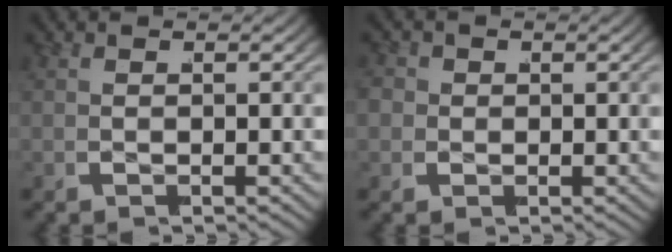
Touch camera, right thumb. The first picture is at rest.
{"total": 3.2, "force": [0.1, 2.9, 1.2], "torque": [-0.031, -0.010, 0.000]}